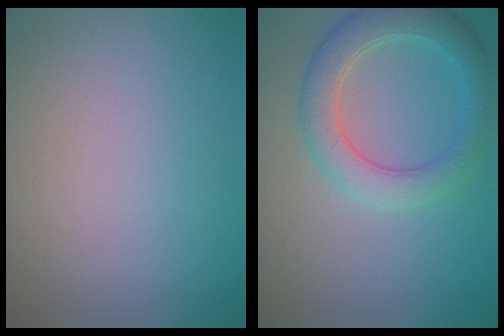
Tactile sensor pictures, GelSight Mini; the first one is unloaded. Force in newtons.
{"total": 4.2, "press": 4.2, "slide": 0.1}